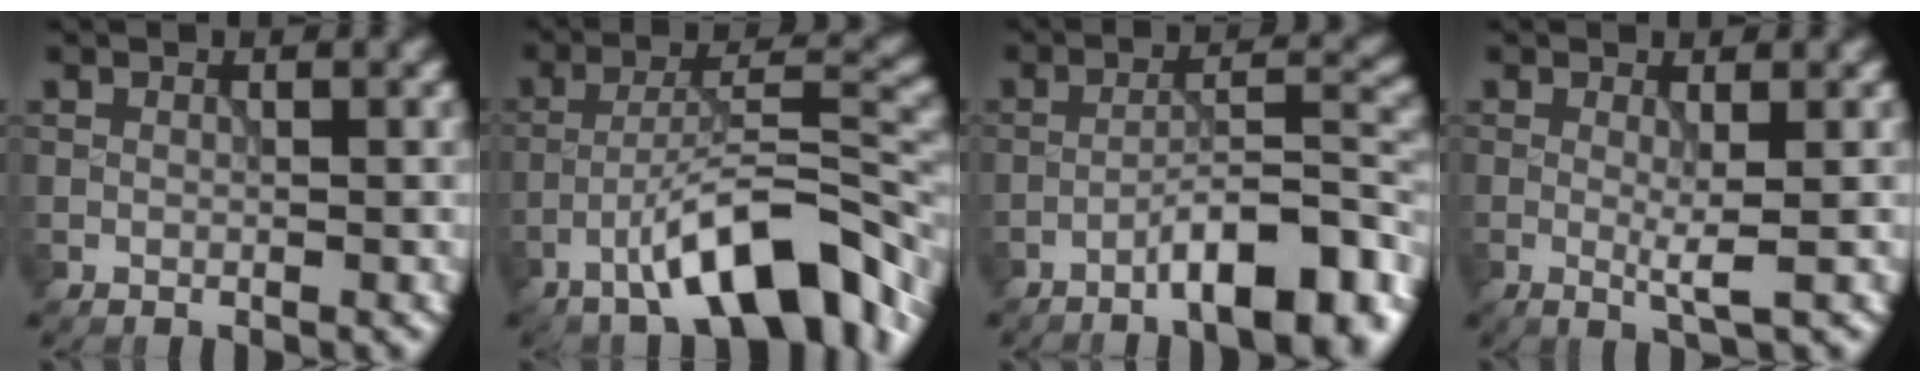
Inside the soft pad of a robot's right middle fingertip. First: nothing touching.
{"total": 10.3, "force": [-6.0, 2.5, 8.0], "torque": [-0.127, 0.015, -0.098]}
{"total": 9.0, "force": [-5.4, 2.2, 6.8], "torque": [-0.096, 0.011, -0.084]}
{"total": 2.0, "force": [-0.1, 0.1, 2.0], "torque": [-0.040, -0.008, -0.003]}